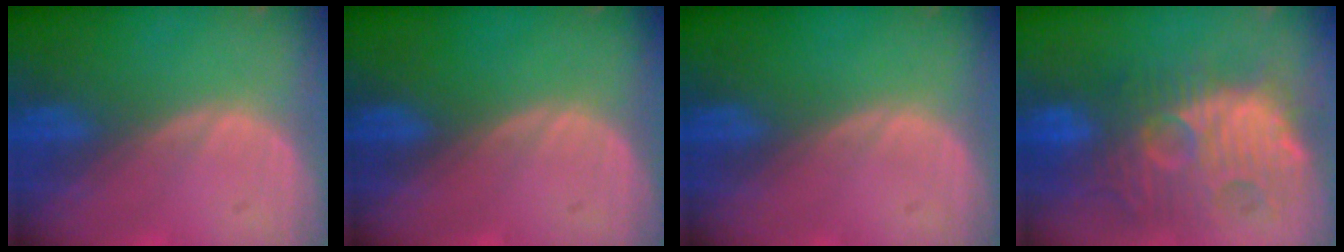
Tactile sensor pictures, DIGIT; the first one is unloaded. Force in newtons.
{"total": 0.0}
{"total": 0.0}
{"total": 12.6, "press": 12.1, "slide": 3.6}